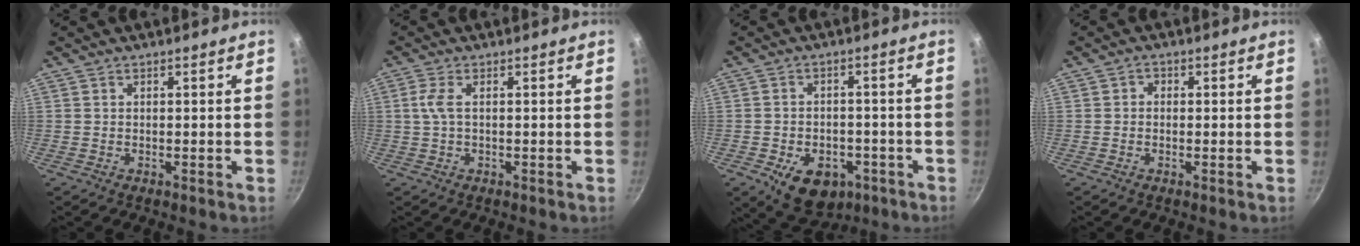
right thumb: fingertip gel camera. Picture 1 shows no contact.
{"total": 2.9, "force": [0.2, 1.0, 2.7], "torque": [-0.069, 0.006, 0.003]}
{"total": 11.6, "force": [-4.9, 7.8, 7.0], "torque": [-0.073, 0.011, -0.060]}
{"total": 1.5, "force": [0.1, 1.3, 0.6], "torque": [-0.006, 0.004, -0.004]}